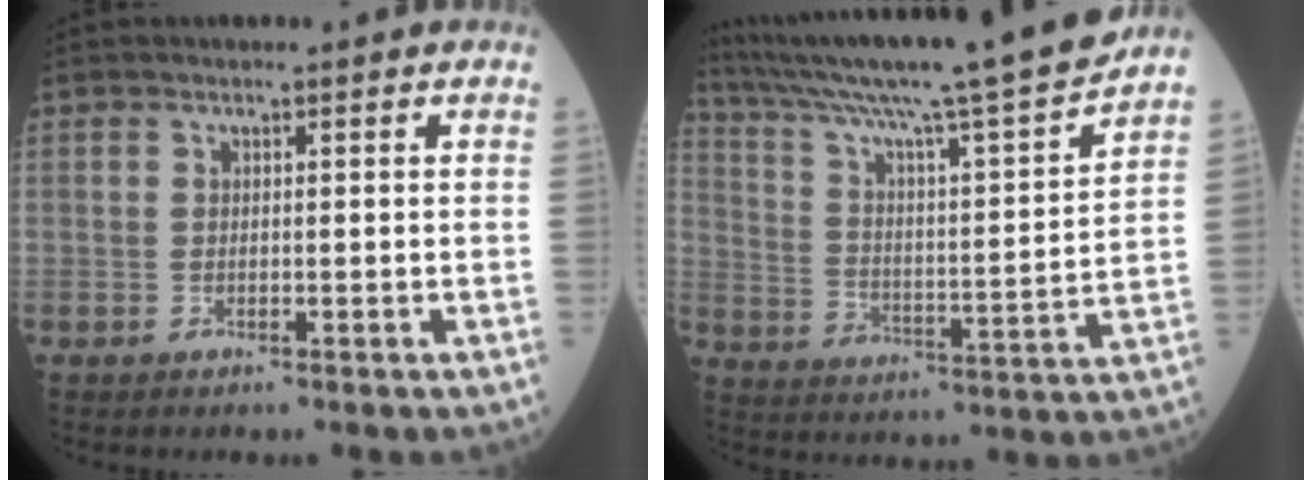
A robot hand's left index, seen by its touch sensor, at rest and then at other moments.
{"total": 22.5, "force": [19.6, -1.6, 10.9], "torque": [-0.186, -0.029, 0.297]}